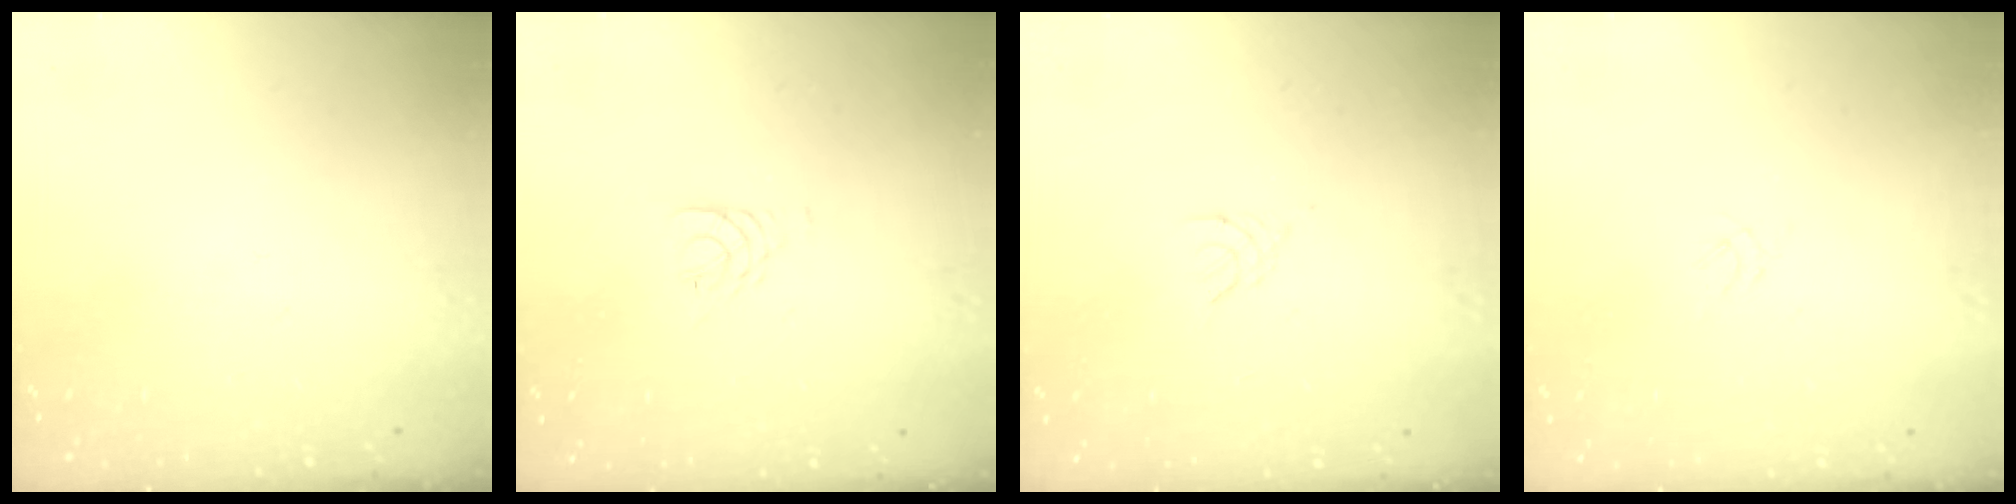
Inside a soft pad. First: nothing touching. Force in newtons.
{"total": 4.4, "press": 4.4, "slide": 0.6}
{"total": 2.6, "press": 2.5, "slide": 0.6}
{"total": 1.2, "press": 1.1, "slide": 0.5}